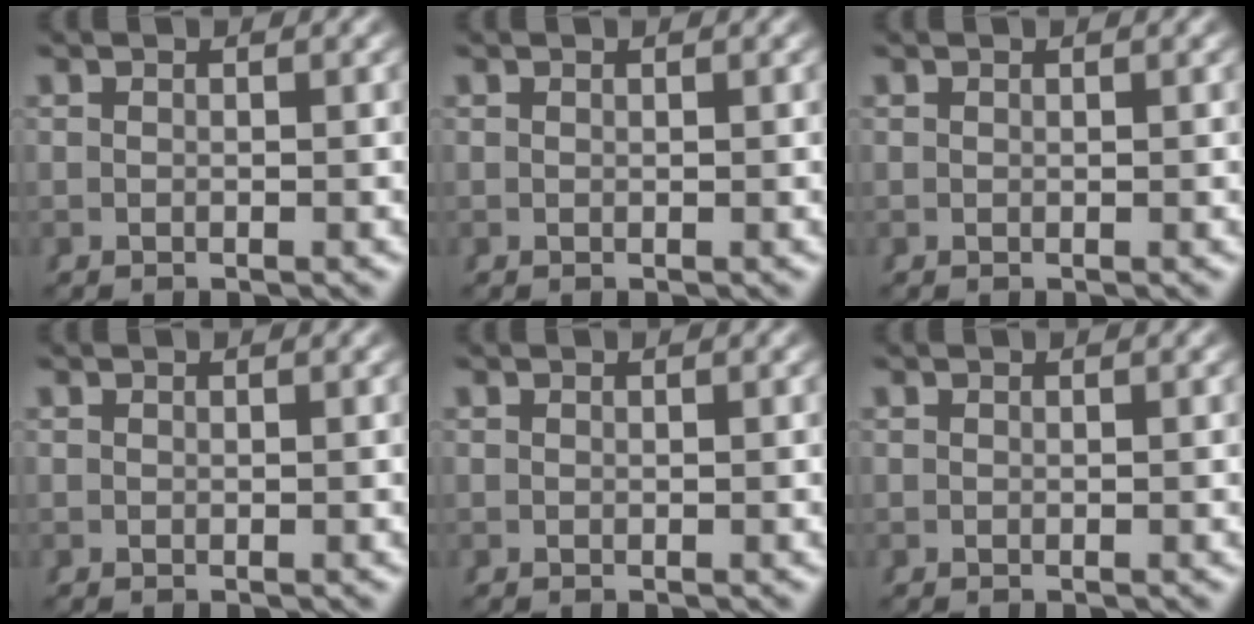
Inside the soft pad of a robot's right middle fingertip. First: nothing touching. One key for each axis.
{"total": 0.0}
{"total": 0.0}
{"total": 0.0}
{"total": 0.0}
{"total": 0.0}